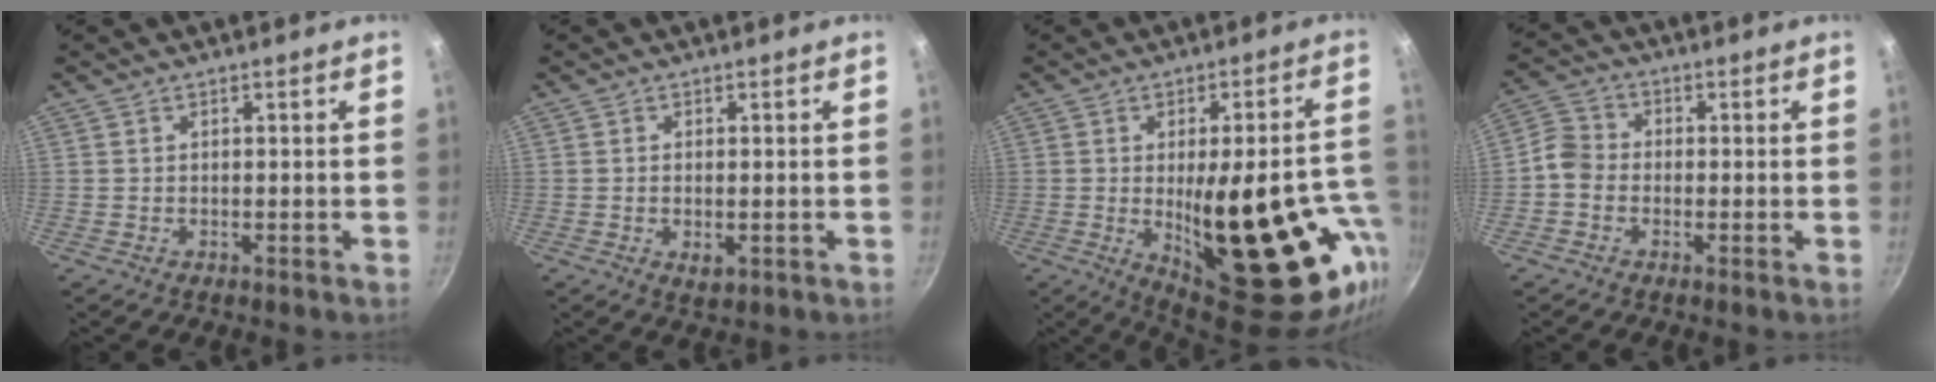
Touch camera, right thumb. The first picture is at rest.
{"total": 2.6, "force": [-0.5, 1.4, 2.2], "torque": [-0.036, -0.008, -0.005]}
{"total": 29.0, "force": [-6.3, 11.4, 26.0], "torque": [-0.304, -0.004, -0.058]}
{"total": 4.8, "force": [-1.3, 4.0, 2.2], "torque": [-0.029, 0.020, -0.043]}